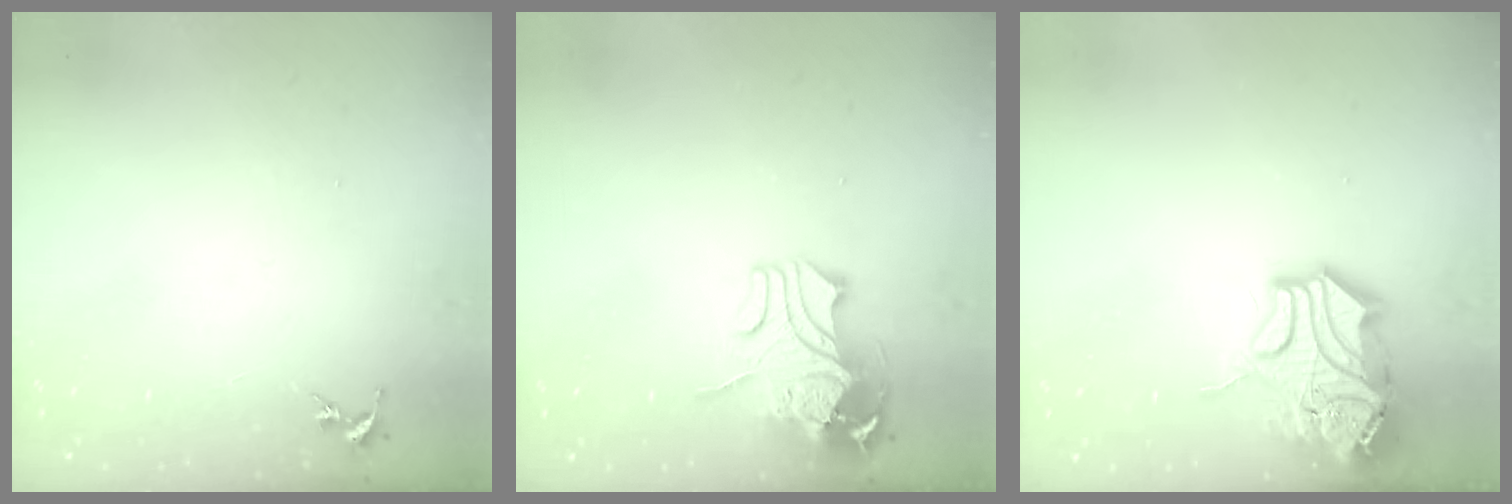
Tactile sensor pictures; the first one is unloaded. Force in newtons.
{"total": 11.6, "press": 11.5, "slide": 1.6}
{"total": 16.4, "press": 16.3, "slide": 2.2}